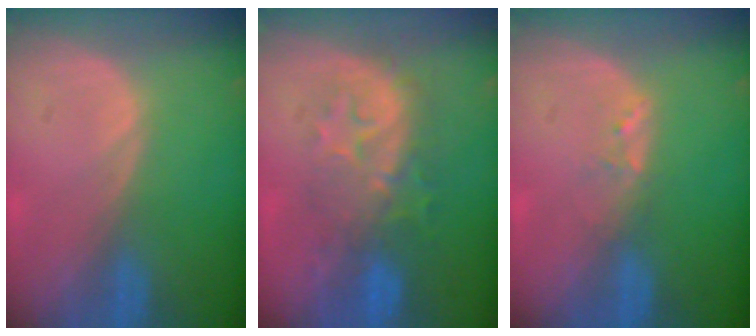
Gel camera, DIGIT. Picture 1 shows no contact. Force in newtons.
{"total": 8.4, "press": 8.2, "slide": 1.4}
{"total": 1.6, "press": 1.5, "slide": 0.3}